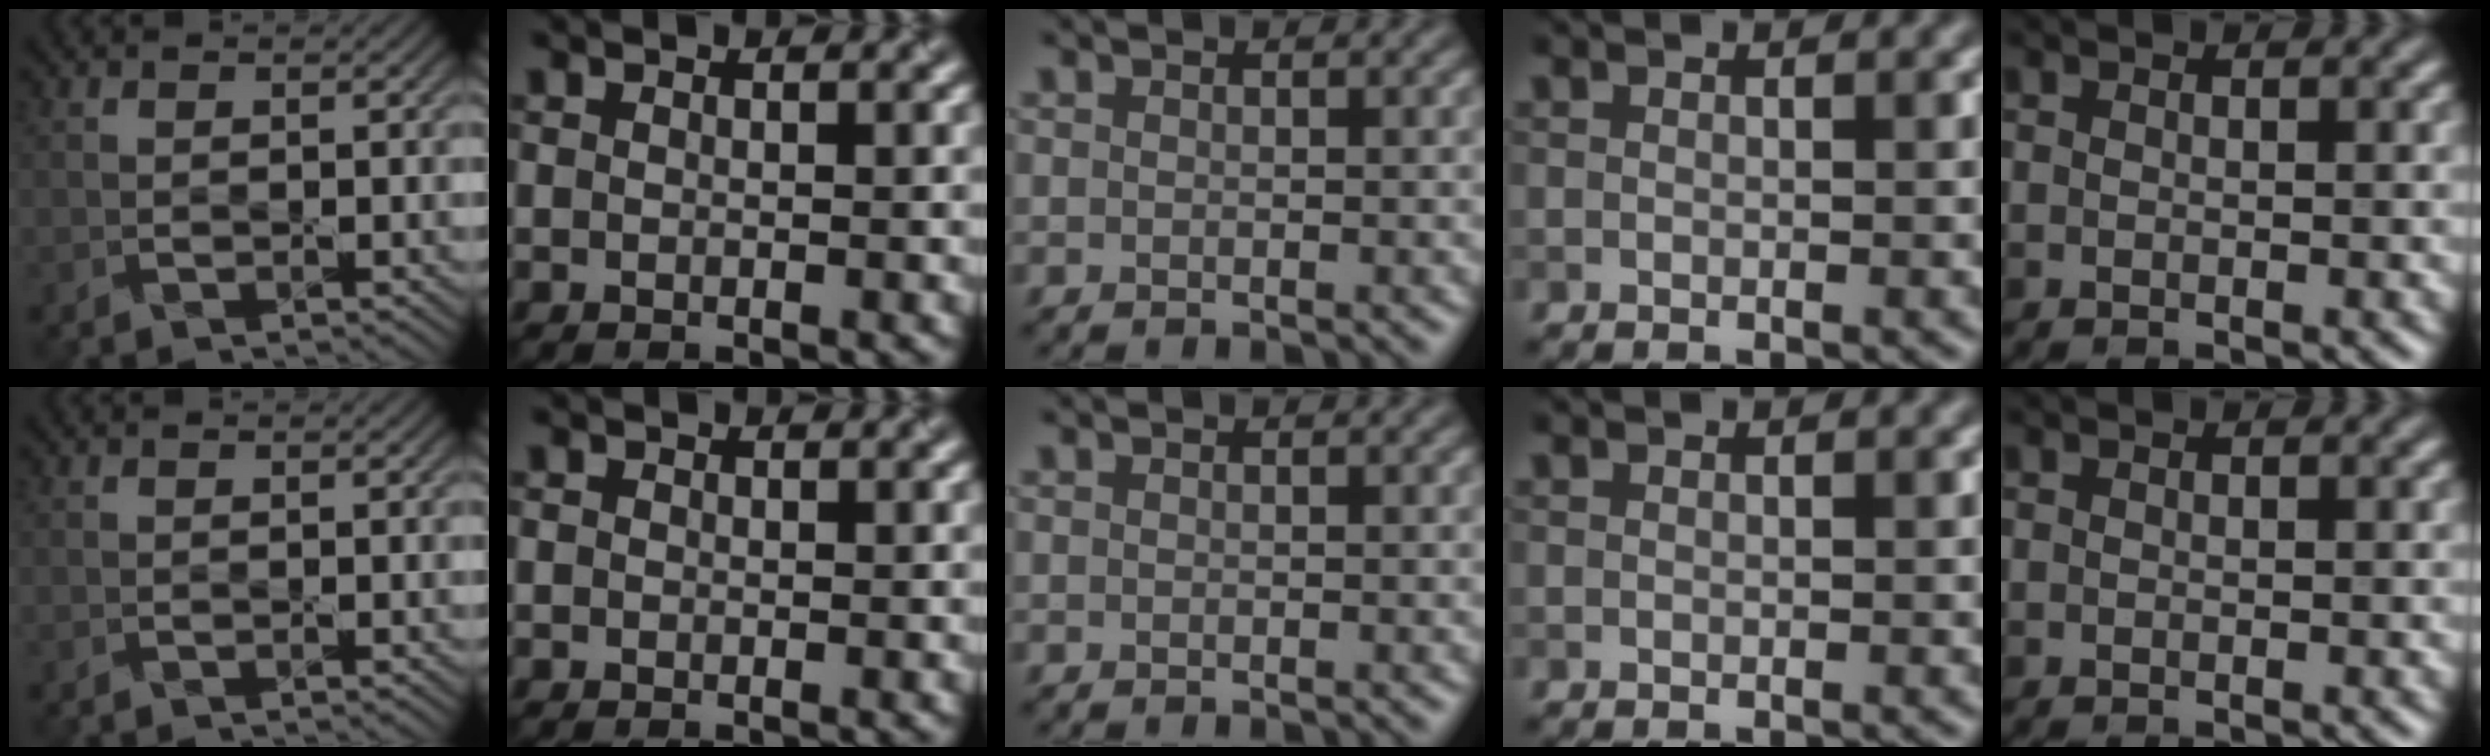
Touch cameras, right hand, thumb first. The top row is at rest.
{"index": {"total": 0.5, "force": [-0.1, 0.5, 0.1], "torque": [0.003, -0.006, -0.003]}}